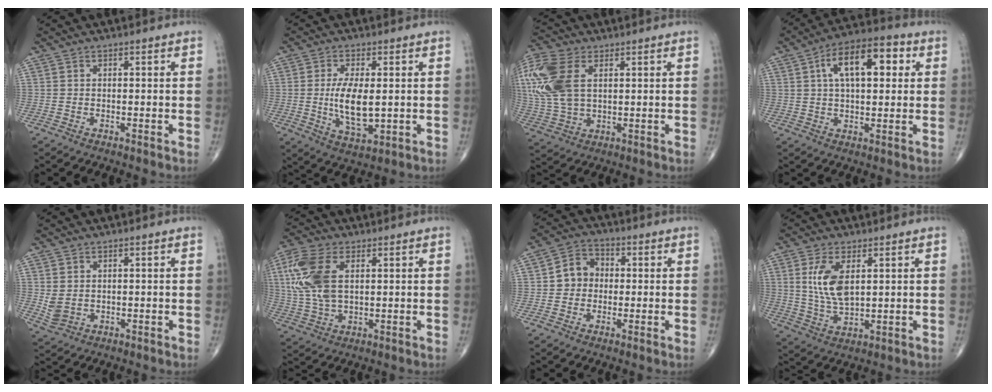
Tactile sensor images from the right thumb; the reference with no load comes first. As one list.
[{"total": 9.5, "force": [0.0, 4.1, 8.6], "torque": [-0.152, -0.022, 0.007]}, {"total": 18.0, "force": [5.0, 10.9, 13.5], "torque": [-0.343, 0.004, 0.098]}, {"total": 14.0, "force": [3.9, 6.7, 11.6], "torque": [-0.171, 0.020, 0.057]}, {"total": 3.4, "force": [0.4, 2.6, 2.2], "torque": [-0.041, -0.006, 0.019]}, {"total": 12.5, "force": [3.0, 6.8, 10.0], "torque": [-0.239, 0.002, 0.061]}, {"total": 6.4, "force": [0.0, 5.5, 3.2], "torque": [-0.033, 0.019, -0.011]}, {"total": 8.9, "force": [2.5, 4.3, 7.4], "torque": [-0.143, -0.015, 0.057]}]